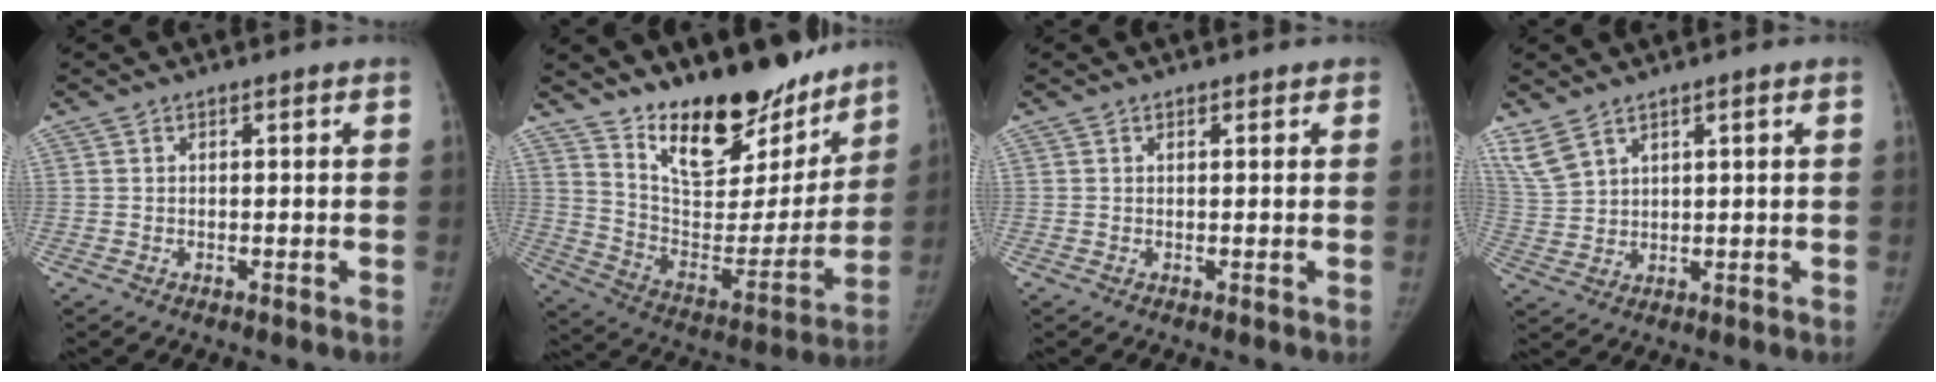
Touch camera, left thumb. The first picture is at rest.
{"total": 23.0, "force": [17.7, 9.2, 11.4], "torque": [-0.119, -0.116, 0.290]}
{"total": 0.7, "force": [0.5, 0.4, 0.2], "torque": [0.003, -0.002, 0.003]}
{"total": 5.6, "force": [3.9, 2.5, 3.1], "torque": [-0.064, -0.008, 0.092]}